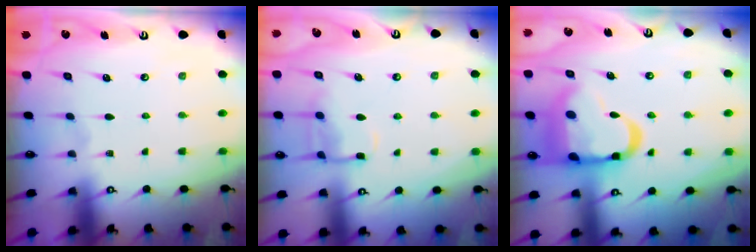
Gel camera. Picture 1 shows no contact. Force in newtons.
{"total": 10.8, "press": 10.7, "slide": 1.1}
{"total": 19.2, "press": 19.0, "slide": 2.3}